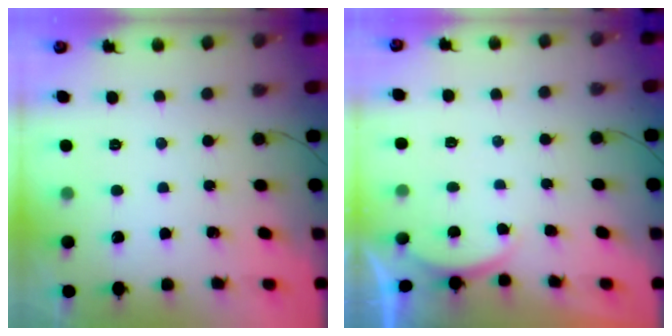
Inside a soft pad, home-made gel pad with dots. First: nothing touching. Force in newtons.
{"total": 2.0, "press": 1.9, "slide": 0.6}